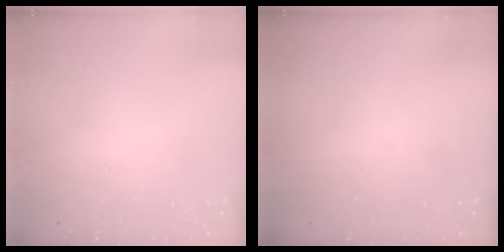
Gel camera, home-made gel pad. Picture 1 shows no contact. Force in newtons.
{"total": 0.0}